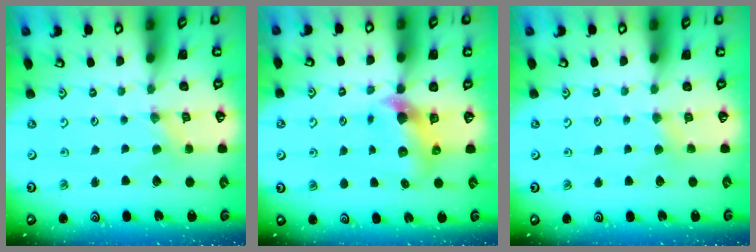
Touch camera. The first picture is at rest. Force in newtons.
{"total": 5.9, "press": 5.9, "slide": 0.5}
{"total": 3.0, "press": 3.0, "slide": 0.4}